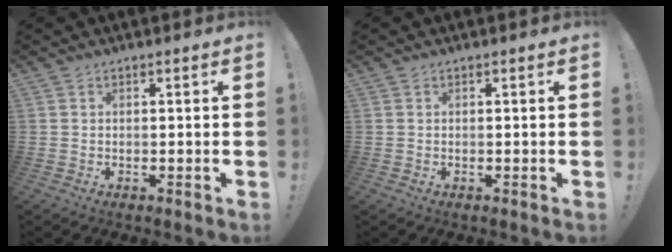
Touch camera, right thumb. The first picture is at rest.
{"total": 0.0}